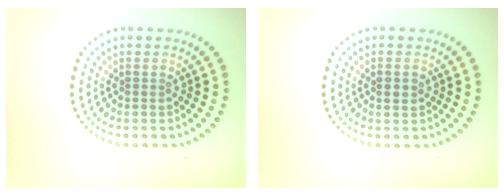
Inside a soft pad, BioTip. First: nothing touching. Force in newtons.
{"total": 1.2, "press": 1.2, "slide": 0.2}